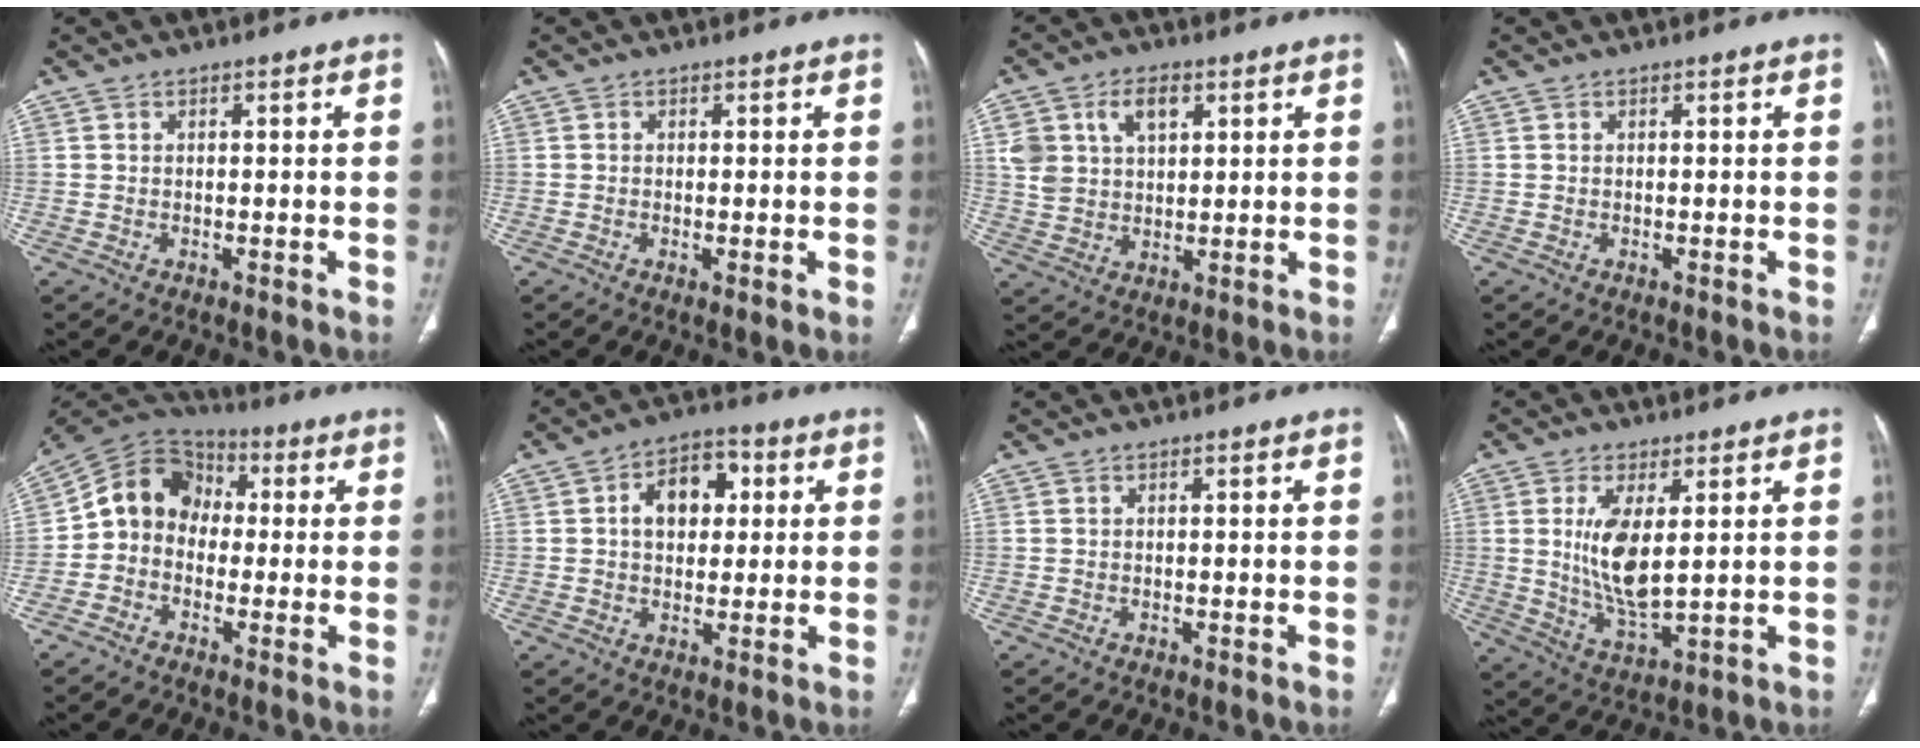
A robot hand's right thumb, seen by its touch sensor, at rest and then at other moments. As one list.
[{"total": 1.3, "force": [-0.2, 0.3, 1.2], "torque": [-0.029, -0.007, -0.005]}, {"total": 9.0, "force": [3.7, 5.8, 5.7], "torque": [-0.089, -0.005, 0.076]}, {"total": 0.0}, {"total": 10.9, "force": [-0.4, 9.3, 5.7], "torque": [-0.079, 0.040, -0.028]}, {"total": 9.6, "force": [2.0, 6.5, 6.7], "torque": [-0.075, 0.014, 0.027]}, {"total": 0.0}, {"total": 10.1, "force": [2.0, 3.9, 9.1], "torque": [-0.180, -0.029, 0.051]}]